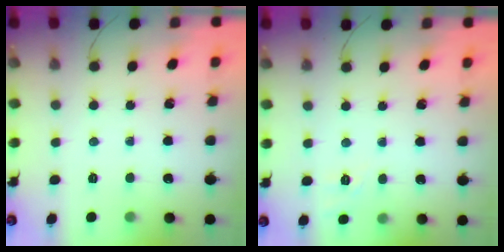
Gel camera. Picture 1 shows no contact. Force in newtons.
{"total": 1.9, "press": 0.3, "slide": 1.9}